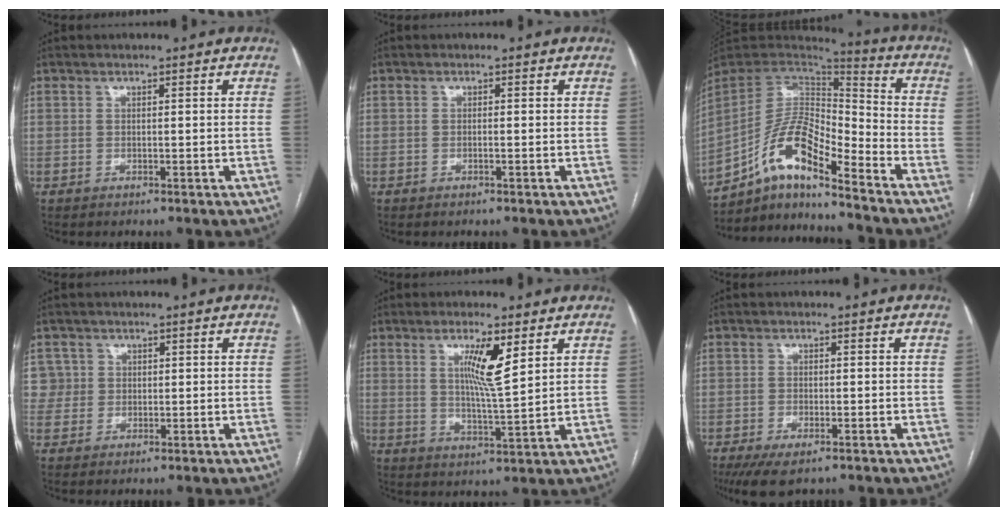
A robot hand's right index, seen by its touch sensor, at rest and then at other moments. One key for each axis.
{"total": 0.5, "fx": -0.2, "fy": 0.0, "fz": 0.5, "tx": -0.010, "ty": 0.001, "tz": -0.003}
{"total": 13.9, "fx": -8.9, "fy": 3.3, "fz": 10.2, "tx": -0.189, "ty": 0.028, "tz": -0.160}
{"total": 2.9, "fx": 0.8, "fy": 2.8, "fz": -0.2, "tx": 0.022, "ty": 0.012, "tz": 0.010}
{"total": 7.3, "fx": 3.0, "fy": 0.3, "fz": 6.7, "tx": -0.121, "ty": -0.010, "tz": 0.055}
{"total": 5.3, "fx": -3.5, "fy": 1.9, "fz": 3.4, "tx": -0.053, "ty": -0.008, "tz": -0.057}